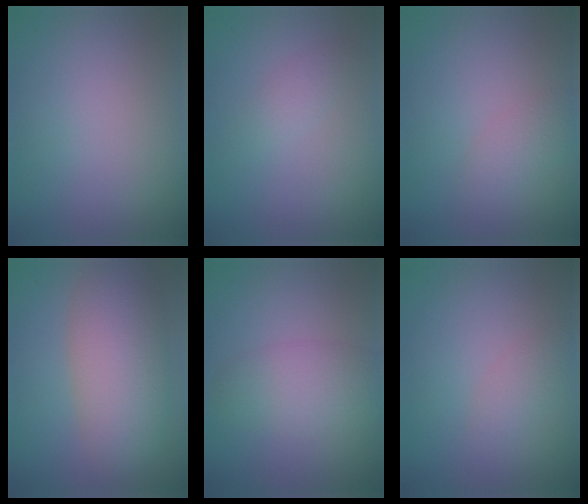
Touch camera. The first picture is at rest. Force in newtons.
{"total": 1.2, "press": 1.2, "slide": 0.0}
{"total": 1.7, "press": 1.7, "slide": 0.1}
{"total": 7.0, "press": 7.0, "slide": 0.3}
{"total": 4.0, "press": 4.0, "slide": 0.1}
{"total": 1.5, "press": 1.5, "slide": 0.1}